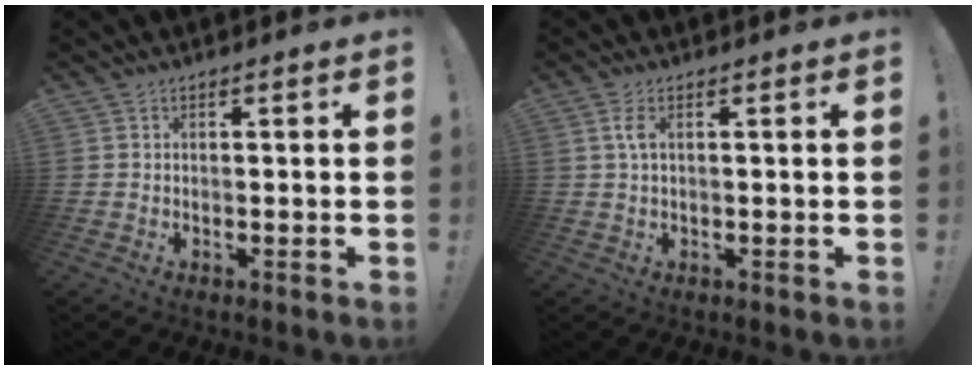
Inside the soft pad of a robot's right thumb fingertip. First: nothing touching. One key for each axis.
{"total": 3.1, "fx": 0.9, "fy": 1.0, "fz": 2.9, "tx": -0.056, "ty": 0.002, "tz": 0.014}